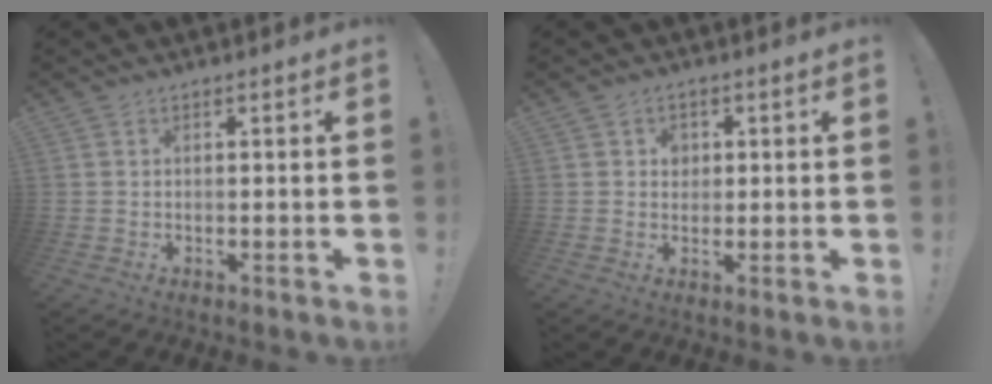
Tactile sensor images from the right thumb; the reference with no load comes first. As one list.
[{"total": 3.0, "force": [0.7, 2.7, 1.0], "torque": [-0.008, -0.002, 0.009]}]